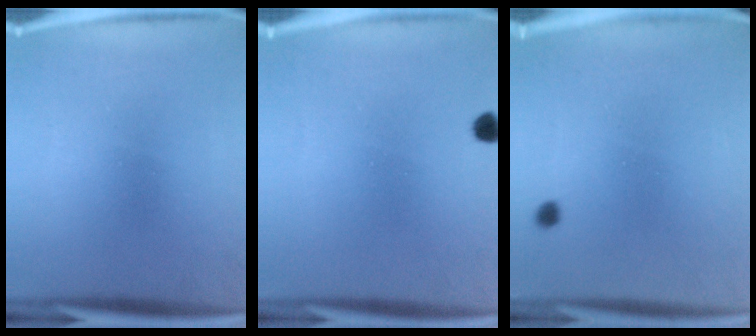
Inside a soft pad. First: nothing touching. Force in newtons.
{"total": 1.7}
{"total": 0.9}